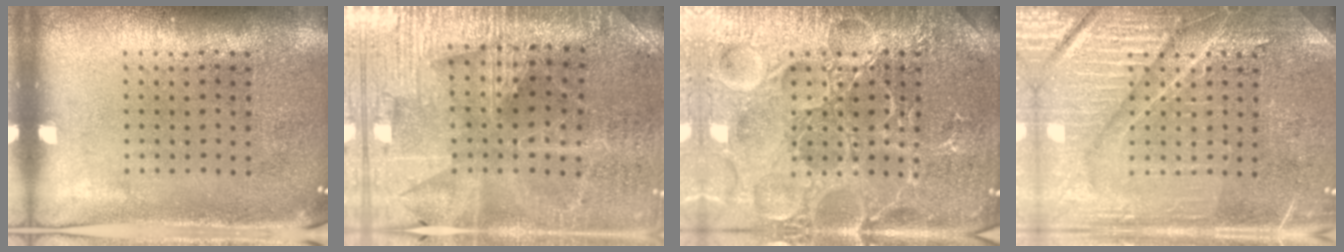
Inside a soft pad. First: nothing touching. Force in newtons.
{"total": 3.2, "press": 3.1, "slide": 0.5}
{"total": 7.4, "press": 7.4, "slide": 0.9}
{"total": 6.1, "press": 6.0, "slide": 0.8}